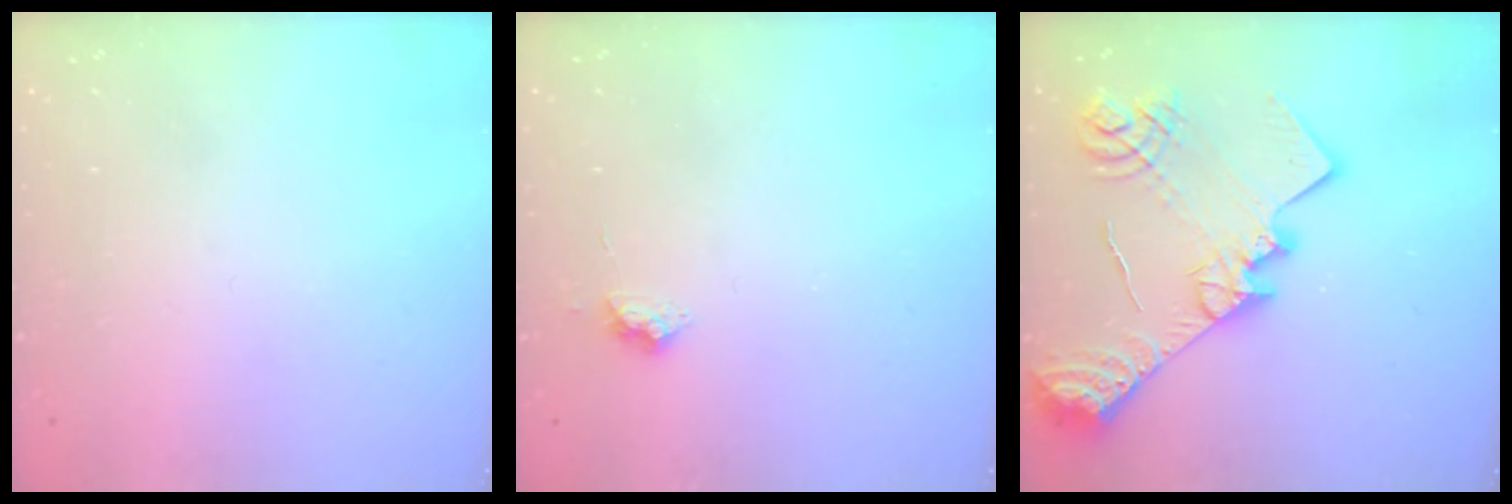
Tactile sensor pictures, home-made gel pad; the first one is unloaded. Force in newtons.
{"total": 6.4, "press": 6.3, "slide": 0.9}
{"total": 24.3, "press": 24.2, "slide": 2.2}